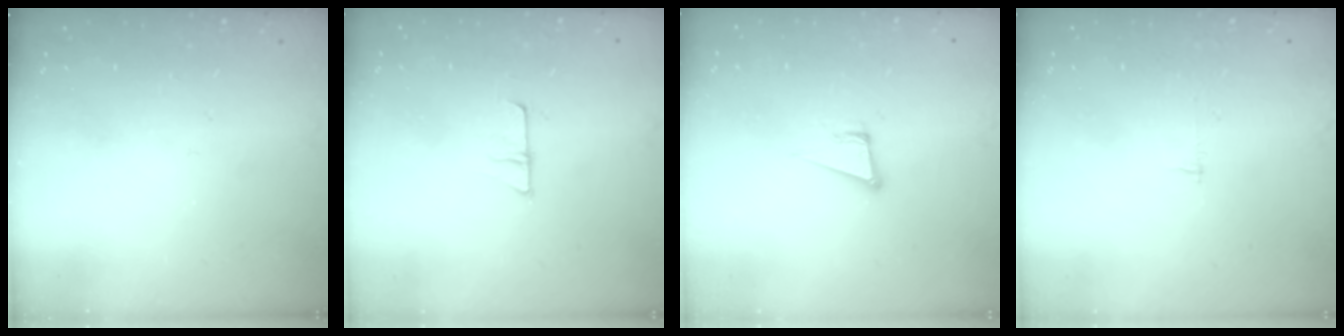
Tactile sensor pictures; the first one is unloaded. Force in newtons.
{"total": 5.7, "press": 5.6, "slide": 0.6}
{"total": 5.4, "press": 4.4, "slide": 3.1}
{"total": 2.5, "press": 2.5, "slide": 0.2}